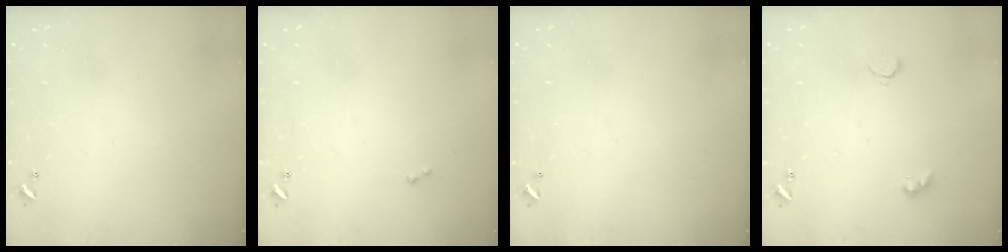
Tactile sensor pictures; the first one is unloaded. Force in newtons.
{"total": 0.0}
{"total": 2.9, "press": 2.9, "slide": 0.1}
{"total": 4.5, "press": 4.5, "slide": 0.8}